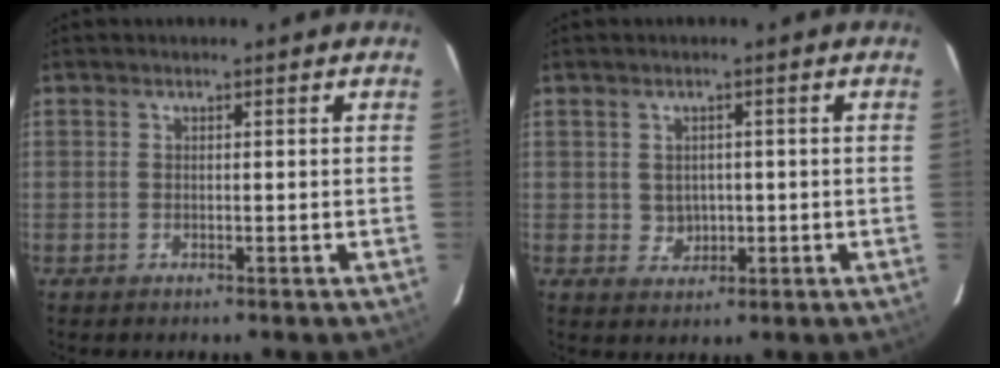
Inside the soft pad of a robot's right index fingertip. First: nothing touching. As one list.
[{"total": 3.1, "force": [0.1, 3.0, 0.9], "torque": [-0.016, 0.005, 0.011]}]